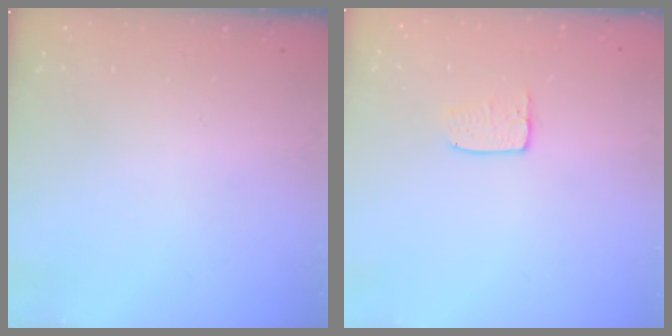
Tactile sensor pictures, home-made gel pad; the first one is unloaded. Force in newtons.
{"total": 5.4, "press": 5.4, "slide": 0.3}